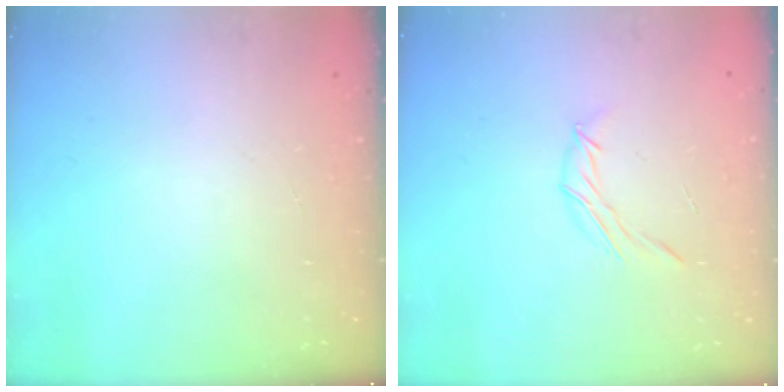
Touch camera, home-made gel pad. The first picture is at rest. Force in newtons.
{"total": 5.4, "press": 5.3, "slide": 1.1}